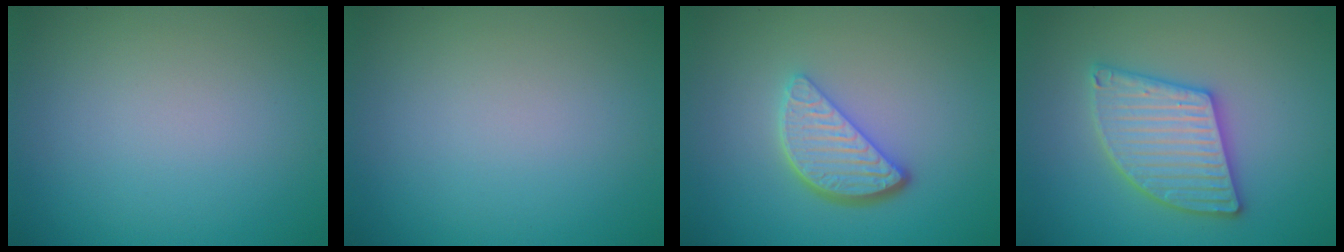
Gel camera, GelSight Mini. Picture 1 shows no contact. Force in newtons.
{"total": 0.0}
{"total": 4.0, "press": 3.2, "slide": 2.4}
{"total": 5.4, "press": 5.4, "slide": 0.7}